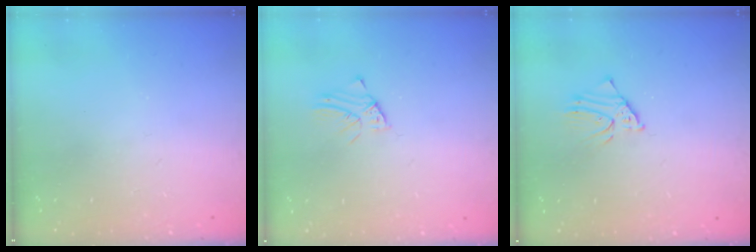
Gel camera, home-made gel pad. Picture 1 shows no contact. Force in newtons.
{"total": 1.5, "press": 1.5, "slide": 0.0}
{"total": 2.3, "press": 2.3, "slide": 0.2}